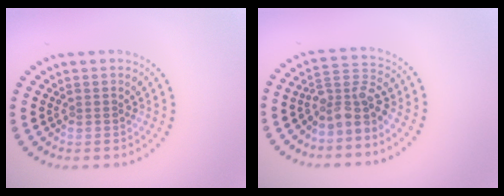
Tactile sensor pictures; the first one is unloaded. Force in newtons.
{"total": 3.6, "press": 2.8, "slide": 2.3}